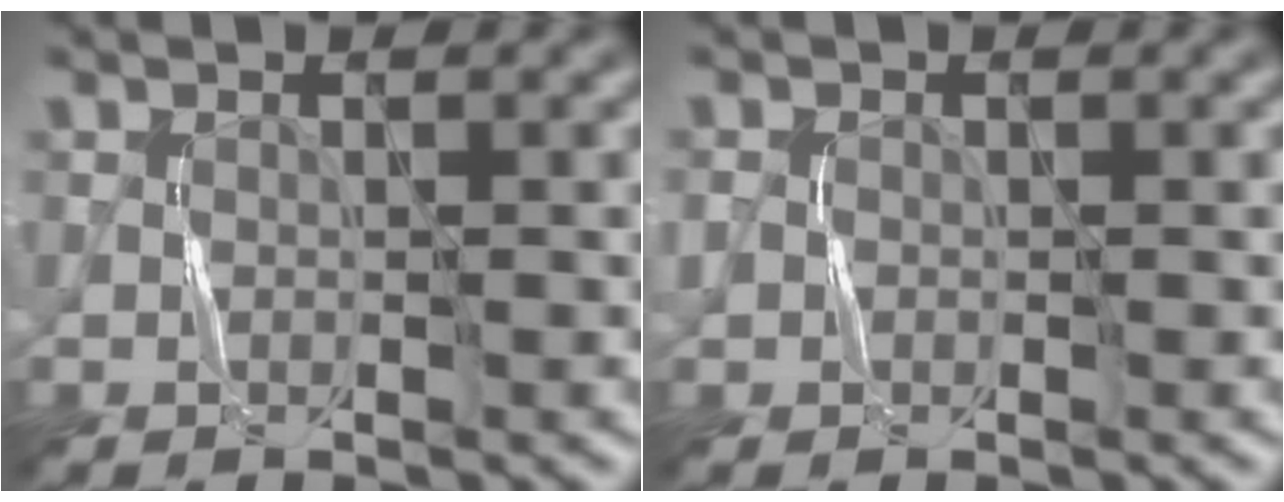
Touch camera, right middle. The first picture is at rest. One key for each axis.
{"total": 1.1, "fx": -0.1, "fy": 1.0, "fz": 0.3, "tx": -0.005, "ty": -0.002, "tz": -0.005}